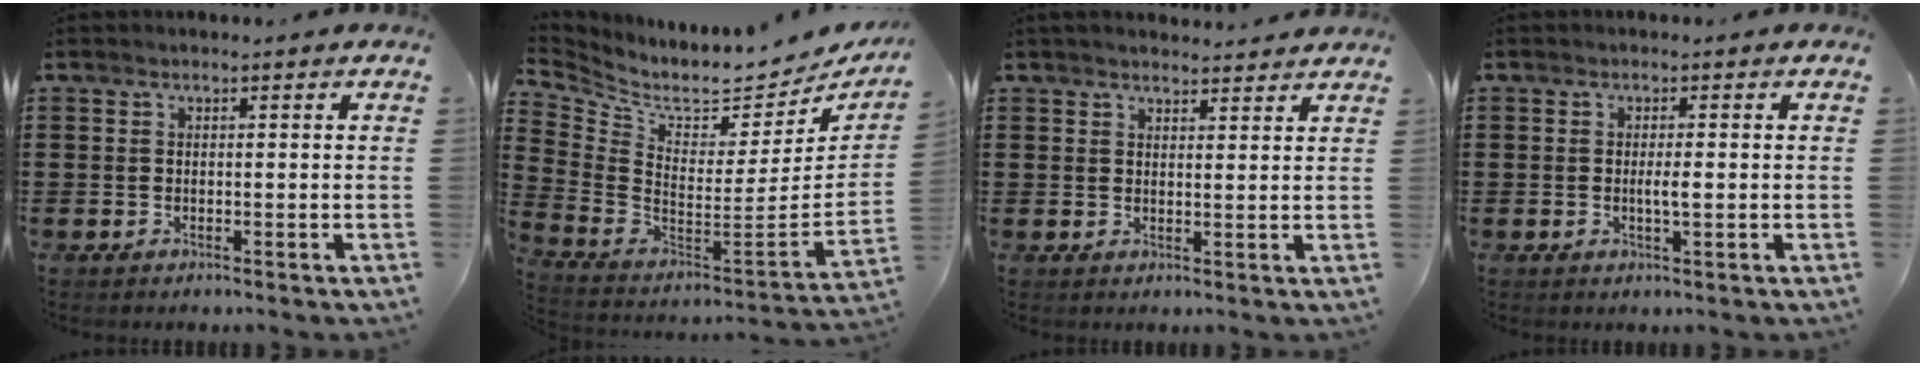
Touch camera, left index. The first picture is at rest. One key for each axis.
{"total": 5.9, "fx": 4.6, "fy": 2.2, "fz": 3.1, "tx": -0.080, "ty": -0.057, "tz": 0.071}
{"total": 2.2, "fx": 2.2, "fy": 0.1, "fz": 0.2, "tx": -0.010, "ty": -0.002, "tz": 0.043}
{"total": 1.9, "fx": -0.1, "fy": 0.2, "fz": 1.9, "tx": -0.035, "ty": -0.004, "tz": -0.003}